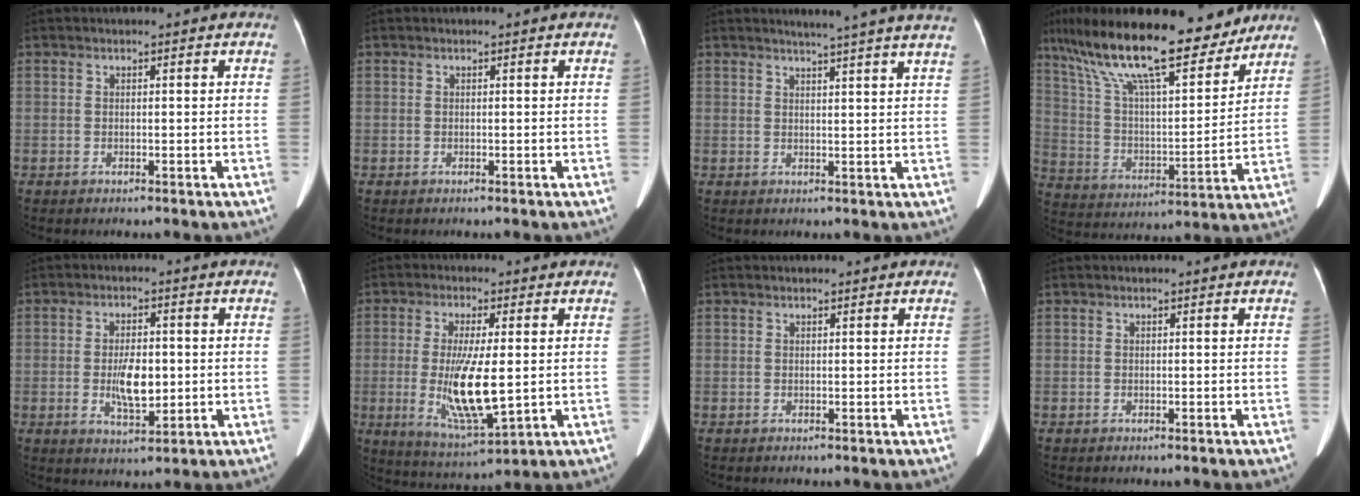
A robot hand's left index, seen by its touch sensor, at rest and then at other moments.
{"total": 0.0}
{"total": 11.2, "force": [9.9, -1.3, 5.1], "torque": [-0.067, -0.040, 0.098]}
{"total": 24.0, "force": [18.2, 6.0, 14.4], "torque": [-0.260, 0.010, 0.304]}
{"total": 5.8, "force": [-1.1, 2.4, 5.1], "torque": [-0.094, -0.023, -0.016]}
{"total": 10.5, "force": [-1.1, 2.1, 10.2], "torque": [-0.200, -0.042, -0.014]}
{"total": 1.5, "force": [1.2, 0.5, 0.7], "torque": [-0.006, 0.005, 0.012]}
{"total": 0.0}